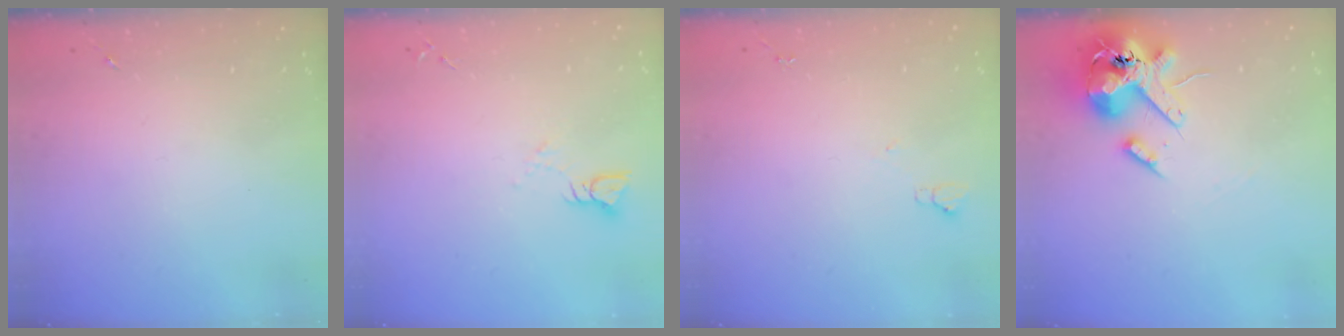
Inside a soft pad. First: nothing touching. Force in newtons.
{"total": 3.5, "press": 3.5, "slide": 0.2}
{"total": 4.9, "press": 4.8, "slide": 0.7}
{"total": 16.8, "press": 16.5, "slide": 2.9}